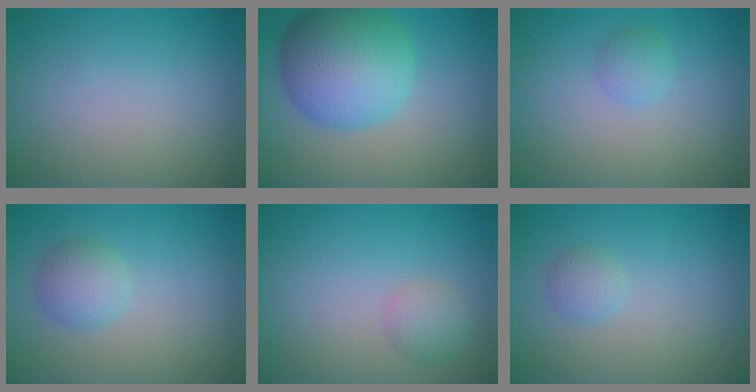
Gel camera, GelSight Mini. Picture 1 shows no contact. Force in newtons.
{"total": 8.9, "press": 8.9, "slide": 0.2}
{"total": 1.3, "press": 1.3, "slide": 0.0}
{"total": 2.5, "press": 2.5, "slide": 0.1}
{"total": 1.9, "press": 1.8, "slide": 0.1}
{"total": 1.3, "press": 1.3, "slide": 0.0}